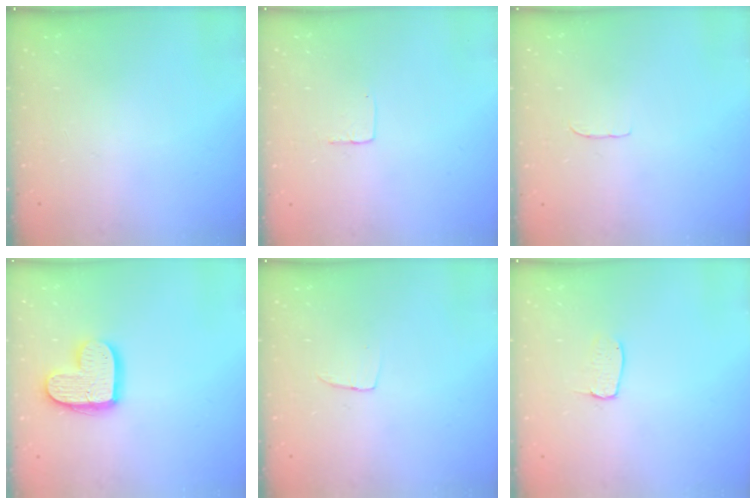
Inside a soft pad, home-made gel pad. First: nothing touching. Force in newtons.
{"total": 2.7, "press": 2.7, "slide": 0.1}
{"total": 3.3, "press": 3.3, "slide": 0.2}
{"total": 13.8, "press": 13.8, "slide": 0.9}
{"total": 2.9, "press": 2.9, "slide": 0.1}
{"total": 3.9, "press": 3.9, "slide": 0.2}